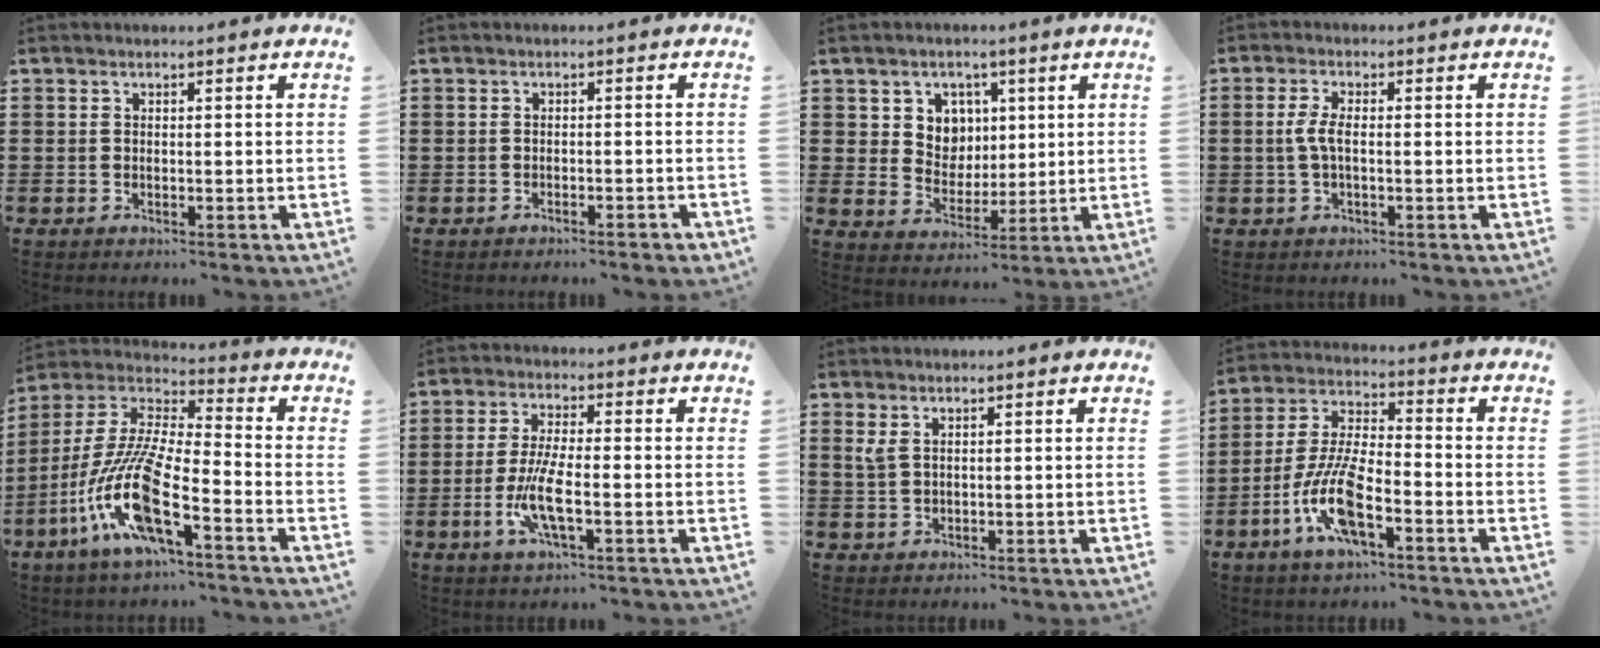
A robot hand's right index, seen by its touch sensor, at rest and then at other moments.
{"total": 1.1, "force": [-1.0, 0.0, 0.4], "torque": [-0.010, 0.000, -0.021]}
{"total": 5.9, "force": [2.4, 5.2, 1.5], "torque": [-0.049, 0.008, 0.041]}
{"total": 3.3, "force": [-0.3, 1.0, 3.1], "torque": [-0.079, -0.006, -0.013]}
{"total": 13.4, "force": [-7.6, 2.1, 10.8], "torque": [-0.247, -0.019, -0.156]}
{"total": 7.1, "force": [-2.3, 1.6, 6.6], "torque": [-0.142, -0.014, -0.048]}
{"total": 2.0, "force": [1.2, 0.8, 1.4], "torque": [-0.030, 0.004, 0.020]}
{"total": 10.2, "force": [-4.6, 3.2, 8.6], "torque": [-0.199, -0.005, -0.090]}